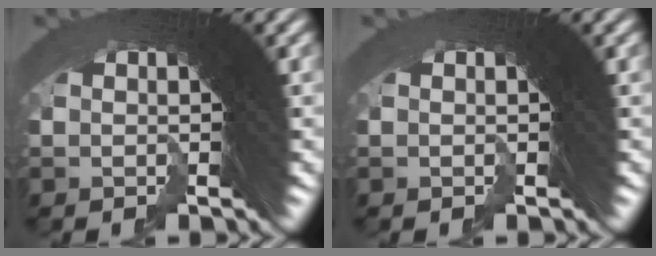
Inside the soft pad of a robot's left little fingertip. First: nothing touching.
{"total": 0.0}